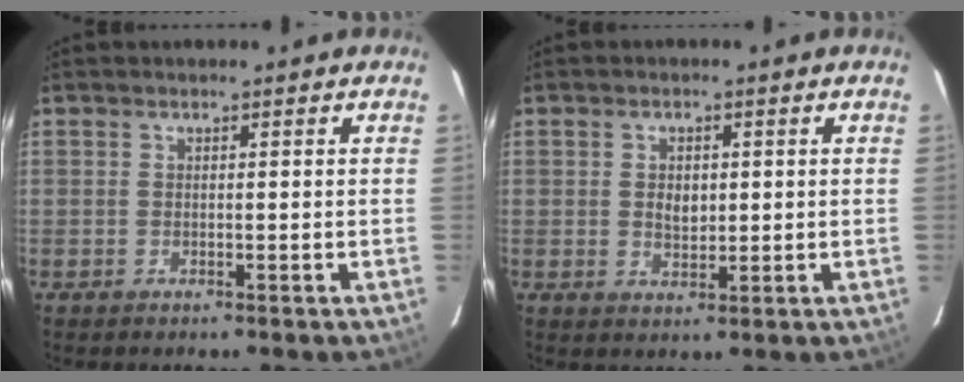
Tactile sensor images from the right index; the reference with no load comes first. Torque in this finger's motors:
{"motor_torque": [0.03, 0.05, 0.00, 0.00]}